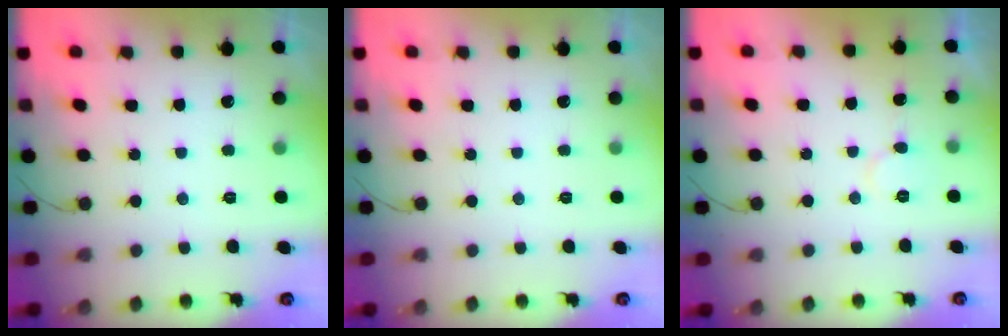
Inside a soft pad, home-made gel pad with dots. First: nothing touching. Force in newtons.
{"total": 0.0}
{"total": 4.3, "press": 4.3, "slide": 0.5}